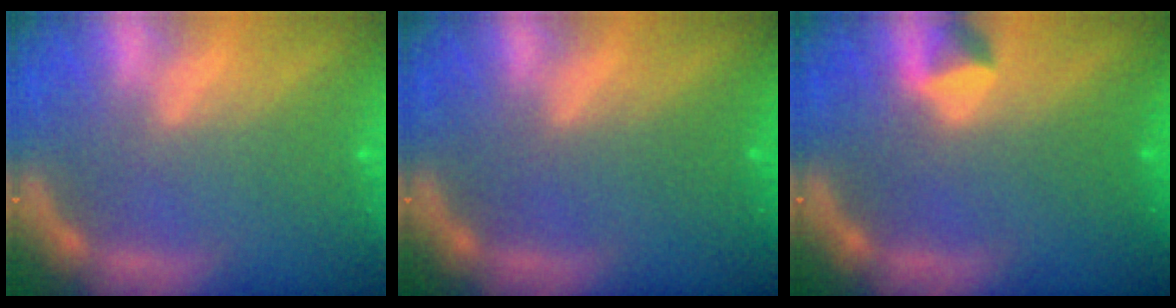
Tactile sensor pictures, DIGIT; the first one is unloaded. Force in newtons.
{"total": 0.0}
{"total": 1.4}